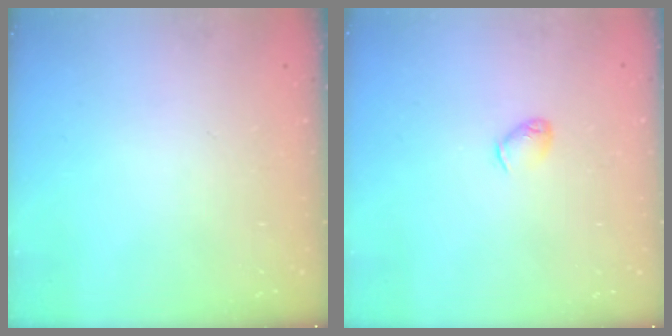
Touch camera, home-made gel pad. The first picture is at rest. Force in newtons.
{"total": 3.0, "press": 2.9, "slide": 0.7}